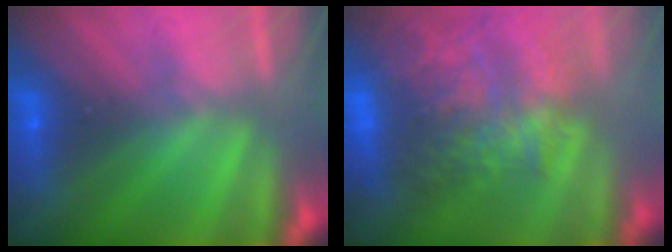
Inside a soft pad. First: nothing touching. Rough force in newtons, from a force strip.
{"total": 9.5}